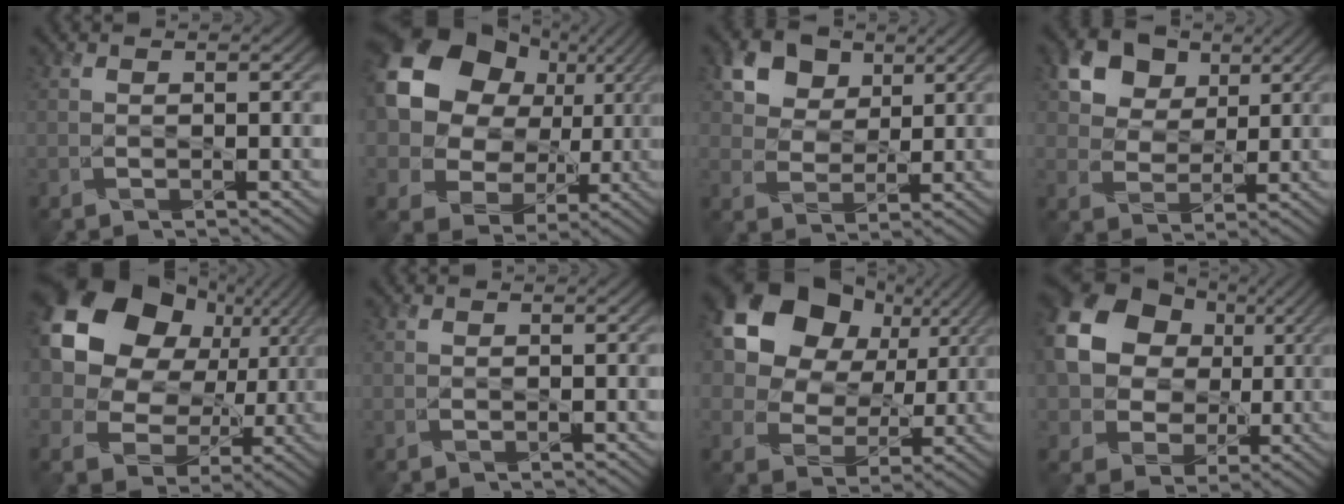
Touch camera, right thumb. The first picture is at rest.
{"total": 16.0, "force": [3.5, 13.2, 8.3], "torque": [-0.198, 0.017, 0.057]}
{"total": 7.2, "force": [3.8, 5.1, 3.4], "torque": [-0.087, -0.006, 0.069]}
{"total": 9.0, "force": [4.8, 6.3, 4.2], "torque": [-0.111, -0.002, 0.092]}
{"total": 17.7, "force": [4.4, 14.0, 9.9], "torque": [-0.220, 0.010, 0.084]}
{"total": 0.0}
{"total": 15.8, "force": [6.4, 11.9, 8.1], "torque": [-0.194, 0.036, 0.117]}
{"total": 16.3, "force": [2.9, 13.4, 8.7], "torque": [-0.219, 0.019, 0.051]}